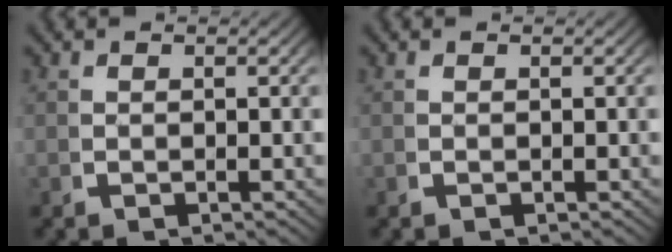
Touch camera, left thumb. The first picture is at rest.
{"total": 0.0}